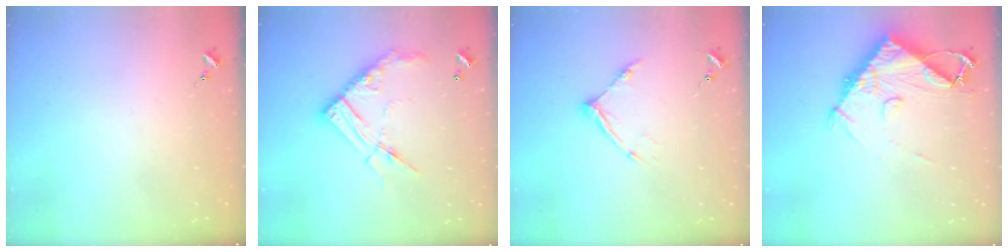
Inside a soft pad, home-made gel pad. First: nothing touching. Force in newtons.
{"total": 15.8, "press": 15.7, "slide": 1.4}
{"total": 10.0, "press": 9.9, "slide": 0.7}
{"total": 10.6, "press": 10.5, "slide": 1.0}